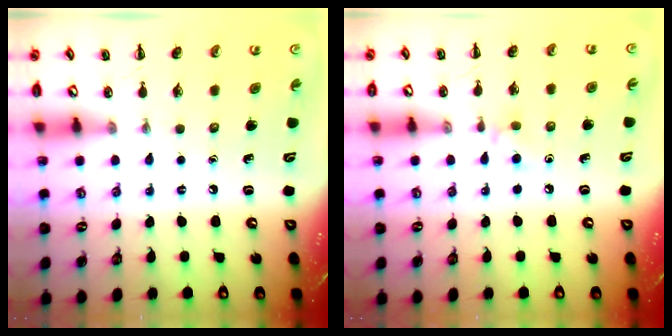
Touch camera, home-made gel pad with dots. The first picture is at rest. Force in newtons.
{"total": 5.0, "press": 4.6, "slide": 2.0}